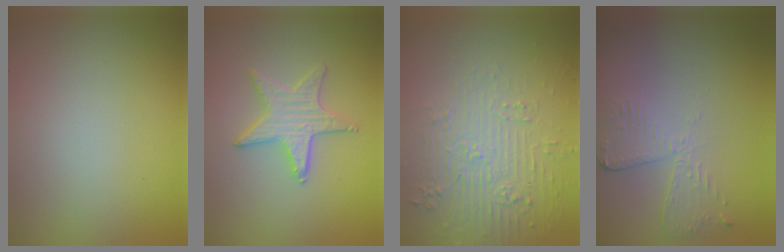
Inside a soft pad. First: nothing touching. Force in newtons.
{"total": 3.2, "press": 3.1, "slide": 0.6}
{"total": 4.6, "press": 3.2, "slide": 3.2}
{"total": 2.7, "press": 2.4, "slide": 1.2}